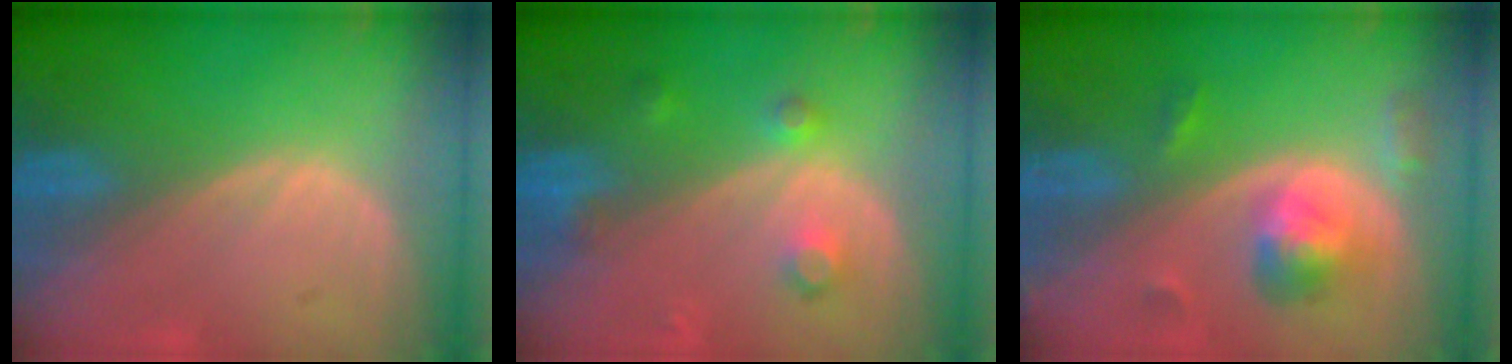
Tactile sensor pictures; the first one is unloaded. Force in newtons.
{"total": 3.8, "press": 3.4, "slide": 1.7}
{"total": 5.7, "press": 5.3, "slide": 1.9}